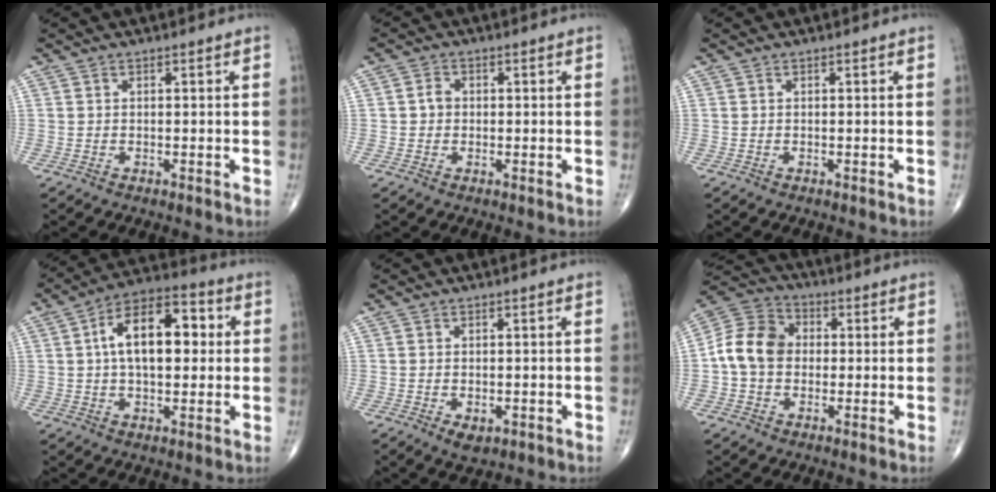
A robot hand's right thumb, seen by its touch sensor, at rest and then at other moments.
{"total": 2.3, "force": [0.0, 2.0, 1.1], "torque": [-0.009, 0.006, -0.004]}
{"total": 0.0}
{"total": 14.9, "force": [2.2, 8.0, 12.3], "torque": [-0.180, 0.025, 0.027]}
{"total": 3.0, "force": [-1.1, 1.8, 2.1], "torque": [-0.026, -0.002, -0.009]}
{"total": 10.6, "force": [0.0, 8.5, 6.4], "torque": [-0.106, 0.030, -0.013]}